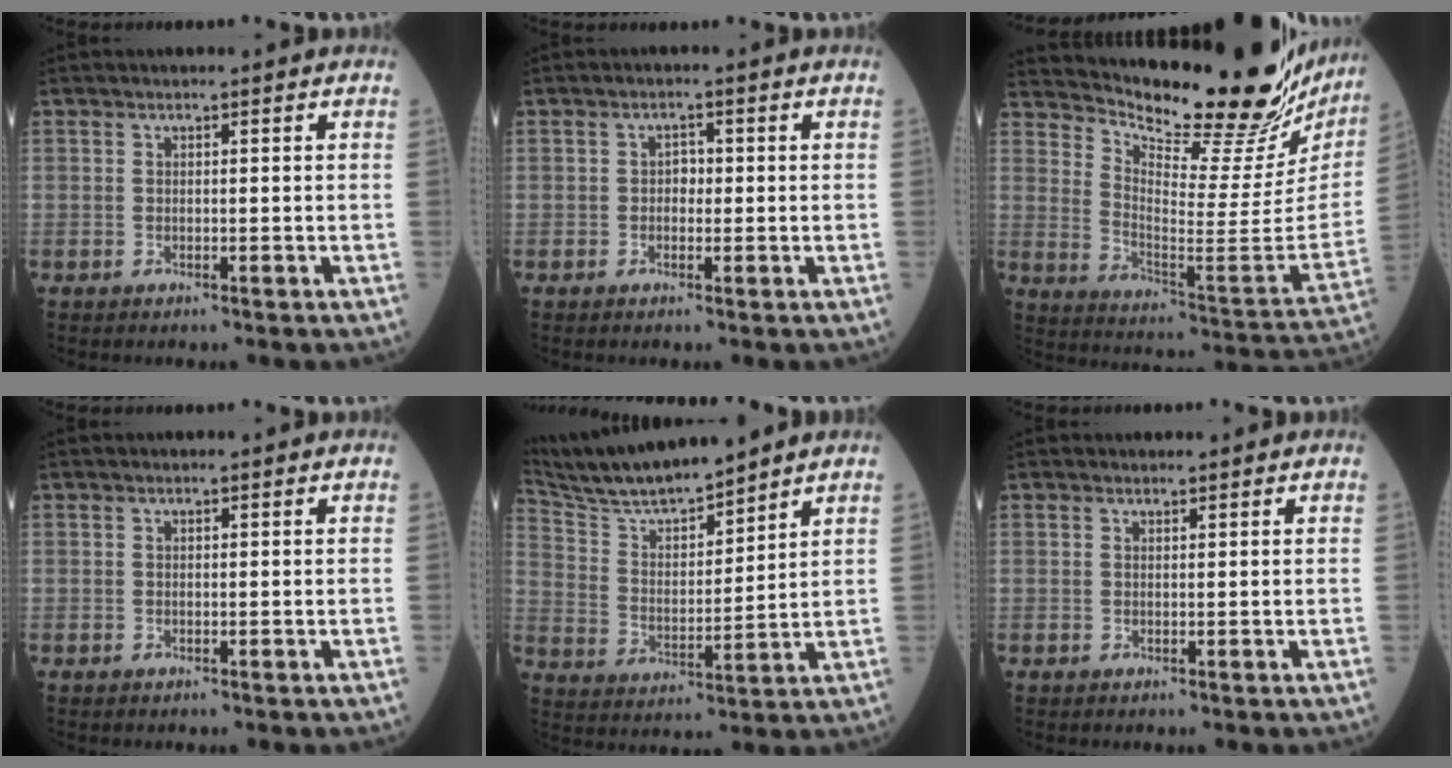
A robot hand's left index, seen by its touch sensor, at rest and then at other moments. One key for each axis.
{"total": 1.8, "fx": 0.0, "fy": 1.3, "fz": 1.2, "tx": -0.014, "ty": 0.005, "tz": -0.005}
{"total": 26.1, "fx": 23.7, "fy": 4.0, "fz": 10.3, "tx": -0.167, "ty": -0.101, "tz": 0.314}
{"total": 0.0}
{"total": 12.6, "fx": 11.7, "fy": 0.8, "fz": 4.6, "tx": -0.096, "ty": 0.013, "tz": 0.222}
{"total": 0.5, "fx": 0.5, "fy": 0.2, "fz": 0.0, "tx": -0.008, "ty": -0.004, "tz": 0.005}